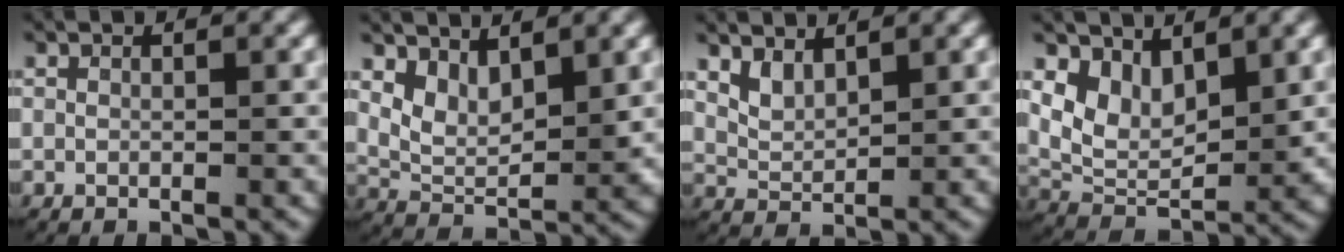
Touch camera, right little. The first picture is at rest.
{"total": 5.0, "force": [1.6, 3.3, 3.3], "torque": [-0.070, -0.015, 0.030]}
{"total": 2.3, "force": [1.3, 1.5, 1.2], "torque": [-0.035, -0.010, 0.029]}
{"total": 7.9, "force": [1.2, 6.0, 5.0], "torque": [-0.101, -0.016, 0.022]}